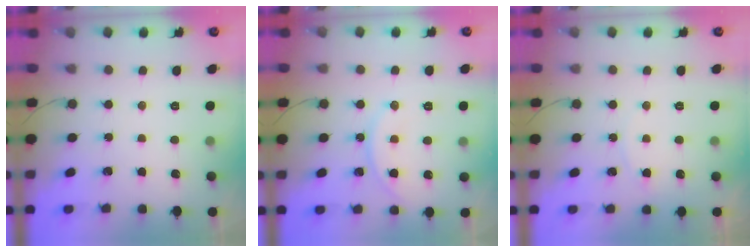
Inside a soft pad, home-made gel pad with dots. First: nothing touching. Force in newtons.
{"total": 10.2, "press": 10.2, "slide": 0.1}
{"total": 2.7, "press": 2.7, "slide": 0.3}